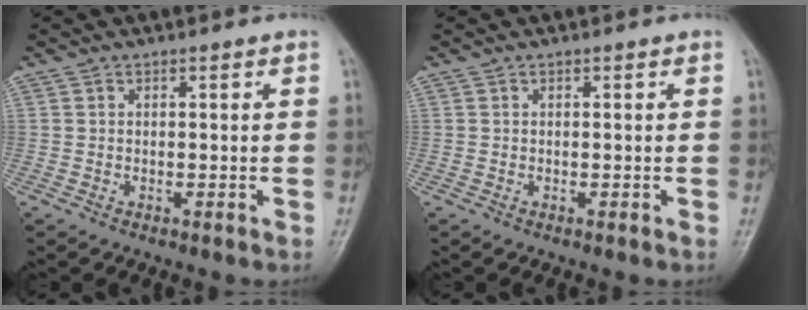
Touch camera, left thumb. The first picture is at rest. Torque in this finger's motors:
{"motor_torque": [-0.01, 0.02, -0.02, 0.02, 0.00]}